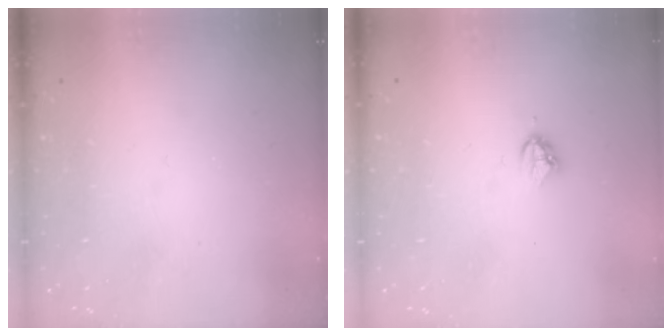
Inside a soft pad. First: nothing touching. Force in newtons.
{"total": 3.7, "press": 3.7, "slide": 0.3}